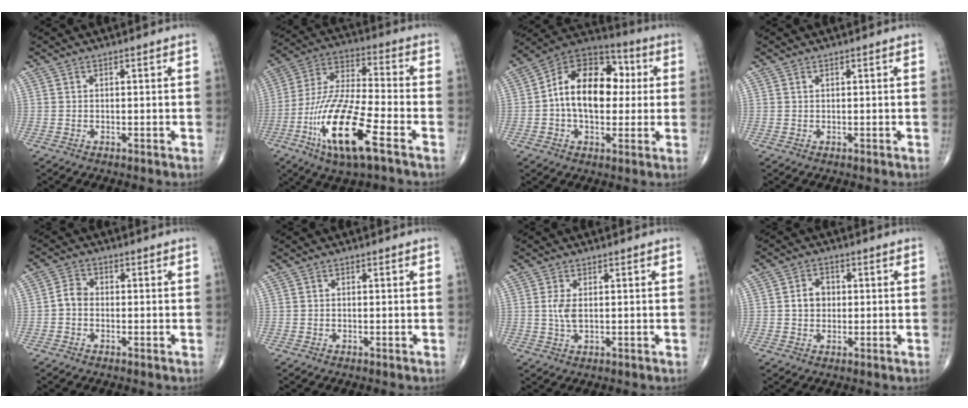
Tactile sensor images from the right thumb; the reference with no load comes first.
{"total": 19.0, "force": [-8.5, 4.9, 16.3], "torque": [-0.339, 0.028, -0.153]}
{"total": 17.6, "force": [1.2, 11.4, 13.3], "torque": [-0.179, 0.032, 0.009]}
{"total": 0.0}
{"total": 2.9, "force": [-0.7, 2.3, 1.7], "torque": [-0.024, 0.011, -0.023]}
{"total": 0.0}
{"total": 3.2, "force": [0.3, 1.5, 2.8], "torque": [-0.063, -0.002, 0.008]}
{"total": 4.2, "force": [0.2, 3.4, 2.4], "torque": [-0.030, 0.010, -0.001]}